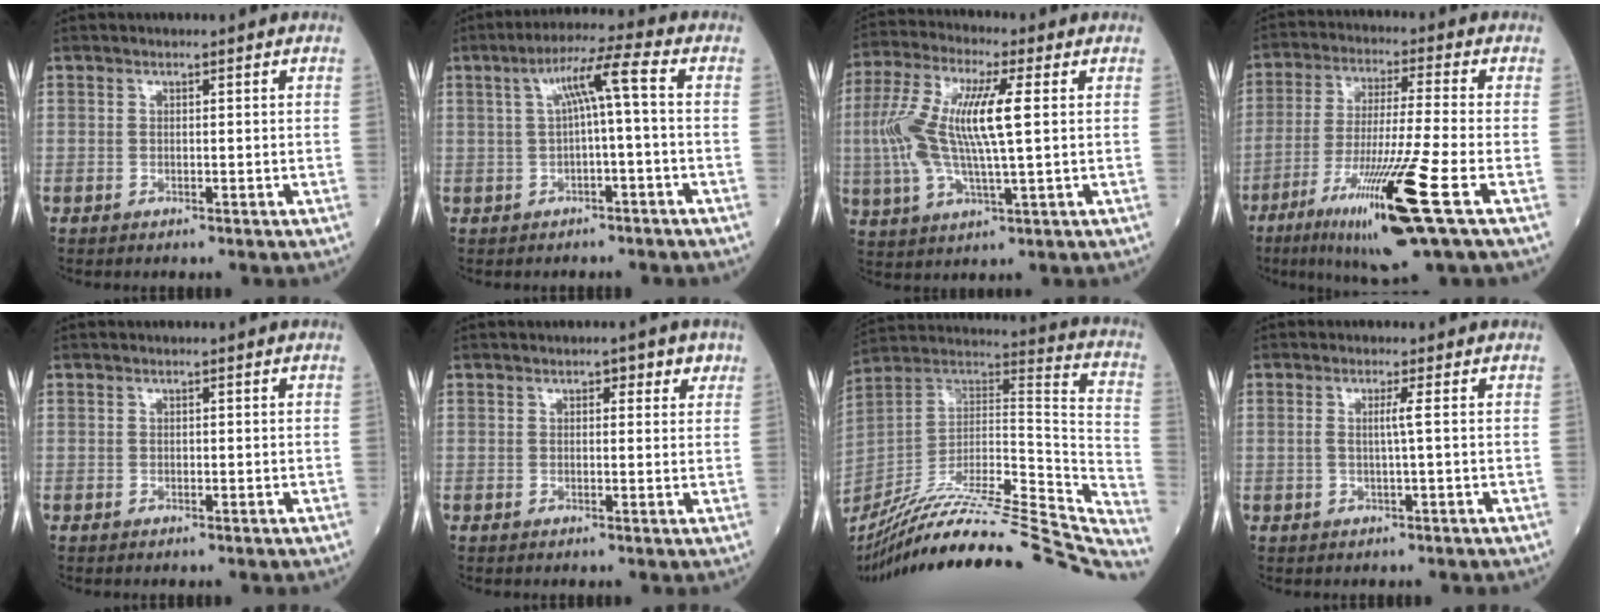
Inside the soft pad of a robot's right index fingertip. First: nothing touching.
{"total": 6.1, "force": [0.5, -0.2, 6.1], "torque": [-0.106, 0.026, 0.010]}
{"total": 13.3, "force": [1.3, 2.6, 12.9], "torque": [-0.283, 0.016, 0.019]}
{"total": 15.7, "force": [-7.2, -0.9, 13.9], "torque": [-0.275, -0.040, -0.129]}
{"total": 0.0}
{"total": 2.6, "force": [1.6, 1.3, 1.5], "torque": [-0.011, 0.005, 0.017]}
{"total": 39.5, "force": [-34.9, 2.7, 18.4], "torque": [-0.218, -0.050, -0.507]}
{"total": 1.8, "force": [0.1, -0.6, 1.7], "torque": [-0.036, -0.001, 0.000]}